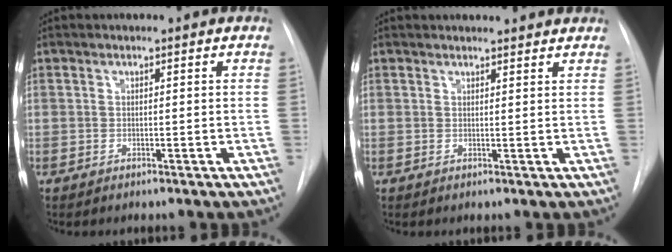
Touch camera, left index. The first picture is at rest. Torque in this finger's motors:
{"motor_torque": [-0.12, 0.07, -0.25, 0.01]}